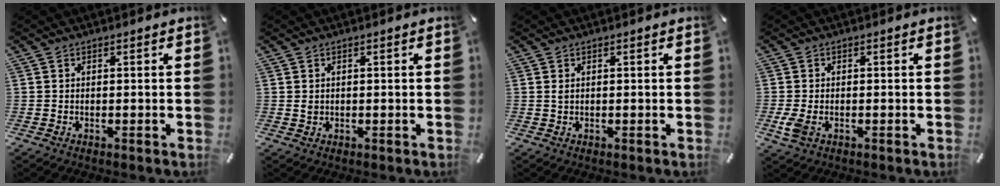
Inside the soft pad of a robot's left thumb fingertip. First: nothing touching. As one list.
[{"total": 0.8, "force": [0.2, 0.7, 0.3], "torque": [-0.006, 0.004, 0.002]}, {"total": 0.5, "force": [0.2, 0.3, 0.4], "torque": [-0.008, 0.002, 0.004]}, {"total": 3.6, "force": [-1.0, 2.2, 2.6], "torque": [-0.071, -0.007, -0.021]}]